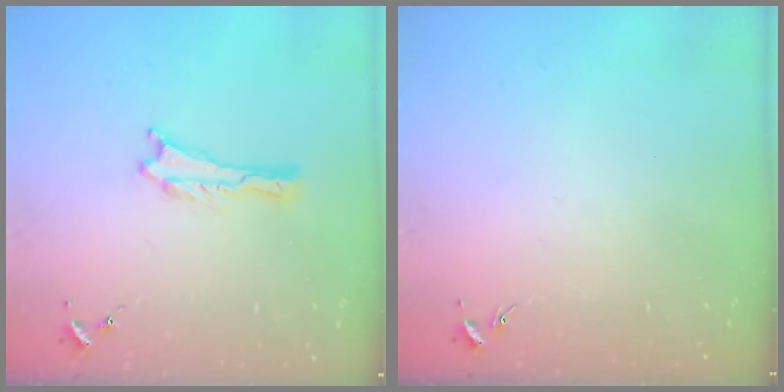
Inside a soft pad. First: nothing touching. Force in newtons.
{"total": 0.0}